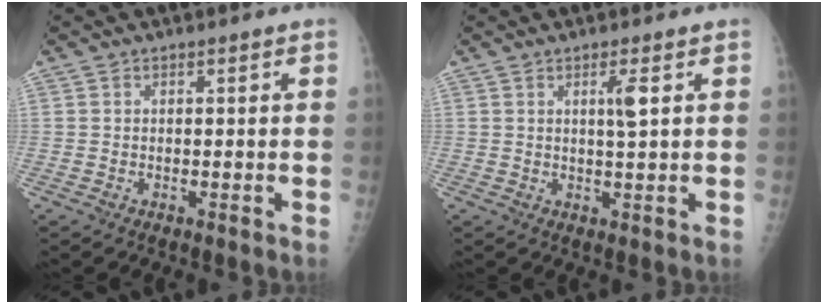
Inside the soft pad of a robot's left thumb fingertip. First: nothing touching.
{"total": 3.2, "force": [1.0, 0.2, 3.0], "torque": [-0.054, -0.008, 0.018]}